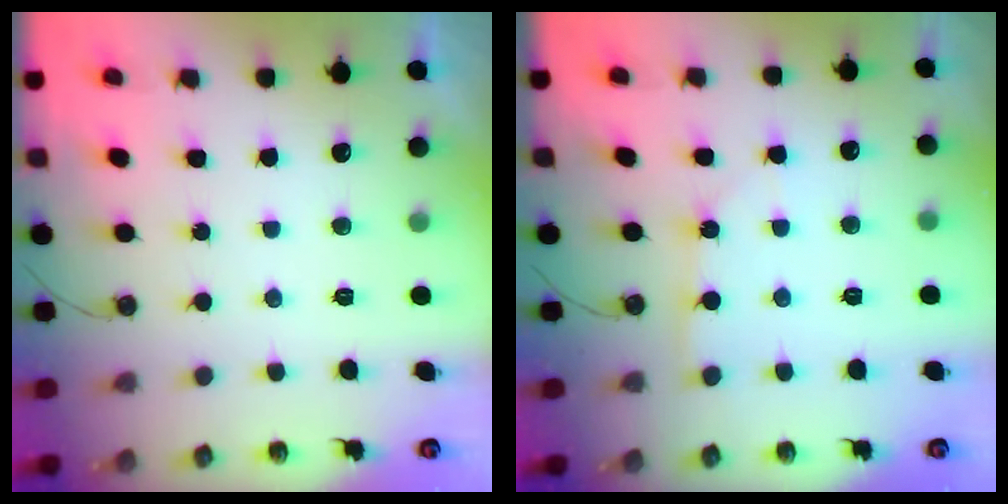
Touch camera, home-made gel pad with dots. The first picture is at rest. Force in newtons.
{"total": 2.5, "press": 2.5, "slide": 0.3}